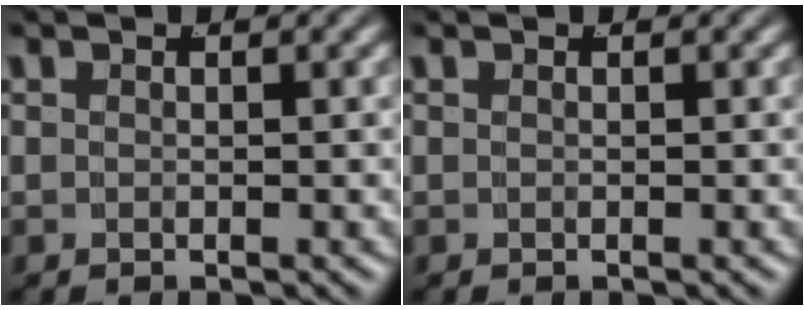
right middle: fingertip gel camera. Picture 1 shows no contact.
{"total": 0.0}